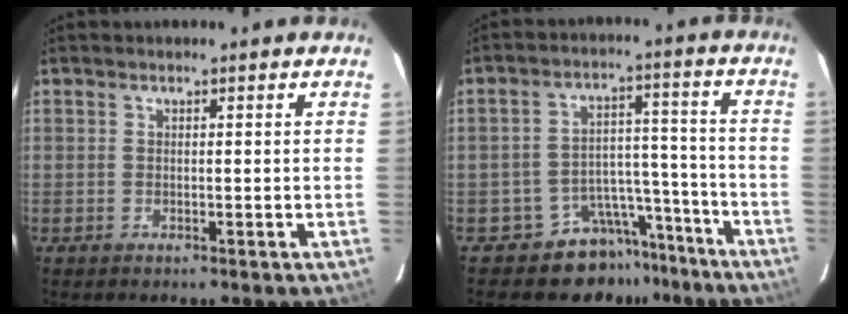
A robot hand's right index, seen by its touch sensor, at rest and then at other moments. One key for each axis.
{"total": 9.5, "fx": -7.5, "fy": 5.8, "fz": 1.0, "tx": 0.011, "ty": 0.073, "tz": -0.108}